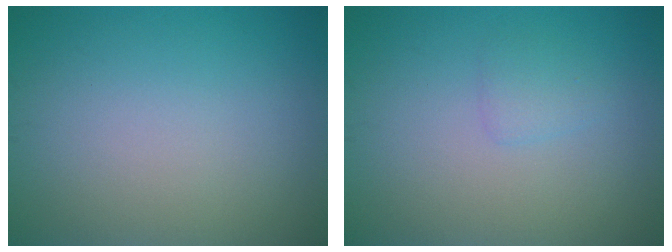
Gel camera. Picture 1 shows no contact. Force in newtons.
{"total": 1.1, "press": 1.1, "slide": 0.1}